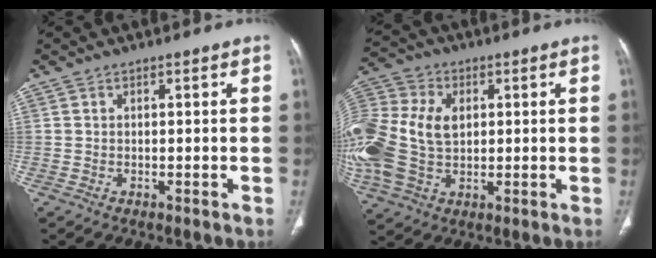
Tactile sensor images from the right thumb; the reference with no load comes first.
{"total": 22.9, "force": [1.7, 16.4, 16.0], "torque": [-0.407, 0.024, 0.044]}